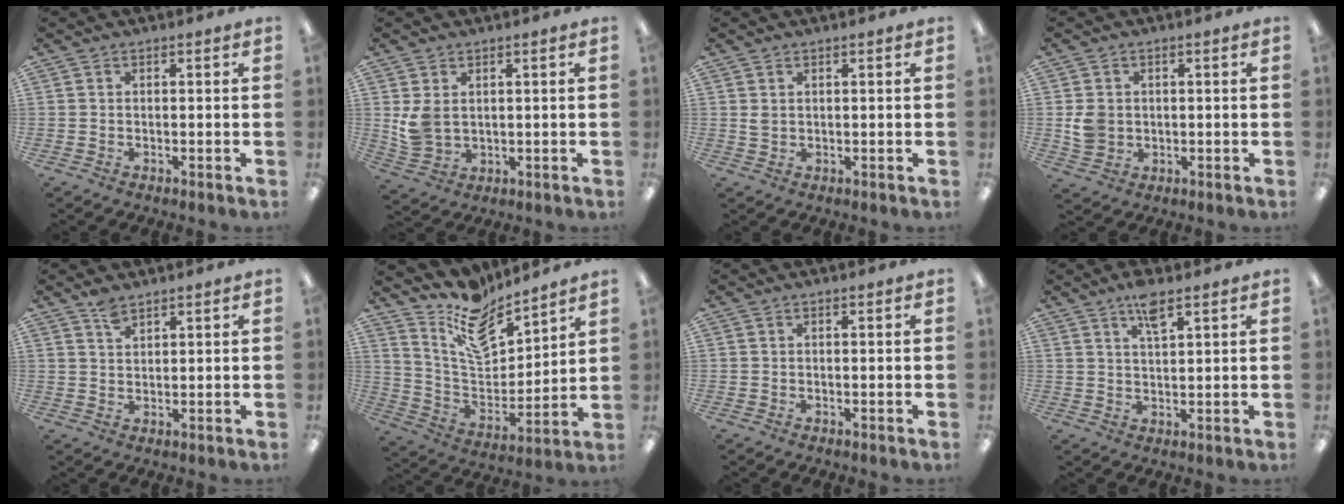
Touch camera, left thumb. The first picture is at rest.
{"total": 5.6, "force": [1.8, 4.0, 3.5], "torque": [-0.082, 0.000, 0.036]}
{"total": 1.7, "force": [0.7, 1.2, 1.0], "torque": [-0.022, 0.003, 0.013]}
{"total": 4.7, "force": [0.4, 4.2, 2.0], "torque": [-0.031, 0.000, 0.006]}
{"total": 2.9, "force": [2.4, 1.1, 1.1], "torque": [-0.020, -0.006, 0.044]}
{"total": 14.0, "force": [11.2, 5.7, 6.2], "torque": [-0.123, -0.078, 0.204]}
{"total": 0.0}
{"total": 5.3, "force": [3.6, 1.4, 3.6], "torque": [-0.064, -0.008, 0.060]}